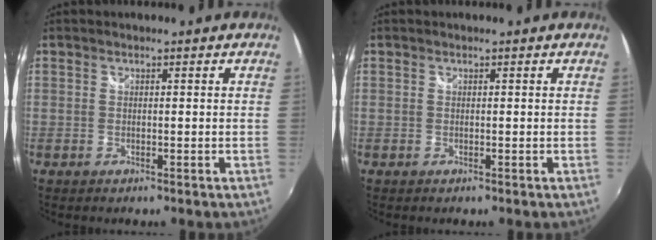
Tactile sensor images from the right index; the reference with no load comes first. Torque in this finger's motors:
{"motor_torque": [0.00, 0.00, 0.00, 0.00]}